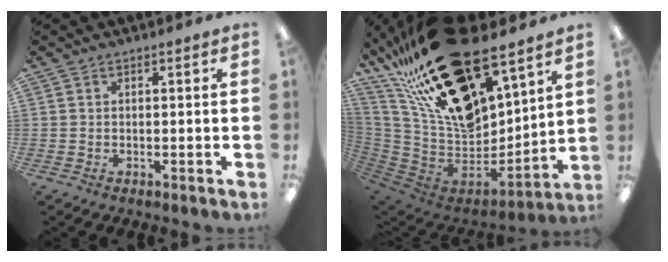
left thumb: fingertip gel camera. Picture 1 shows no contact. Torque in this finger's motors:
{"motor_torque": [2.59, 2.42, 1.38, -1.38, 0.69]}